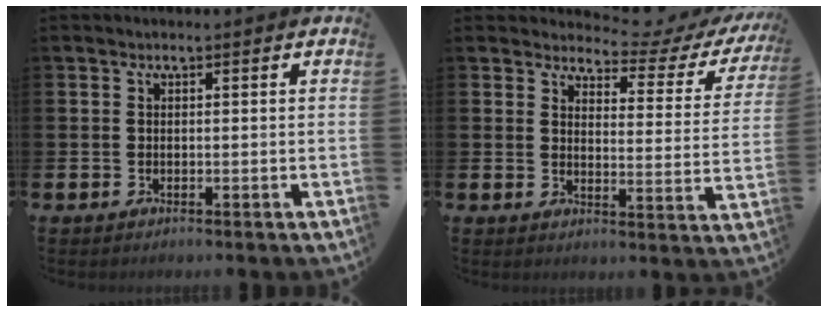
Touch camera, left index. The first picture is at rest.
{"total": 4.2, "force": [3.8, 1.5, 1.0], "torque": [-0.030, -0.033, 0.060]}